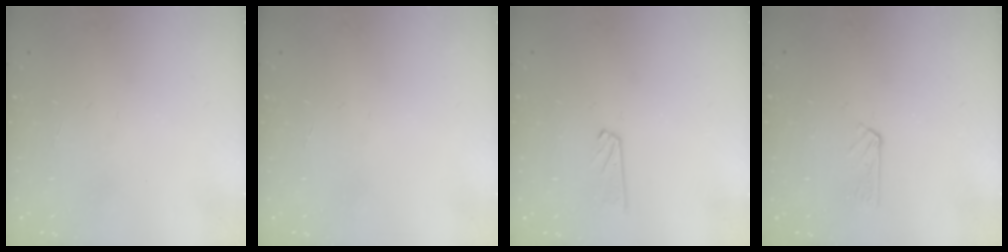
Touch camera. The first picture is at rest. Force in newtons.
{"total": 0.0}
{"total": 4.0, "press": 3.9, "slide": 0.3}
{"total": 2.9, "press": 2.9, "slide": 0.3}